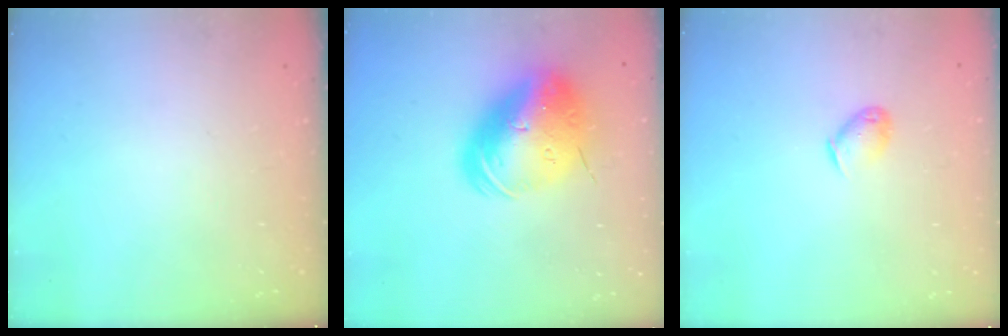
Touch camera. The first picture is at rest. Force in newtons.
{"total": 22.4, "press": 22.1, "slide": 4.0}
{"total": 4.8, "press": 4.7, "slide": 0.9}